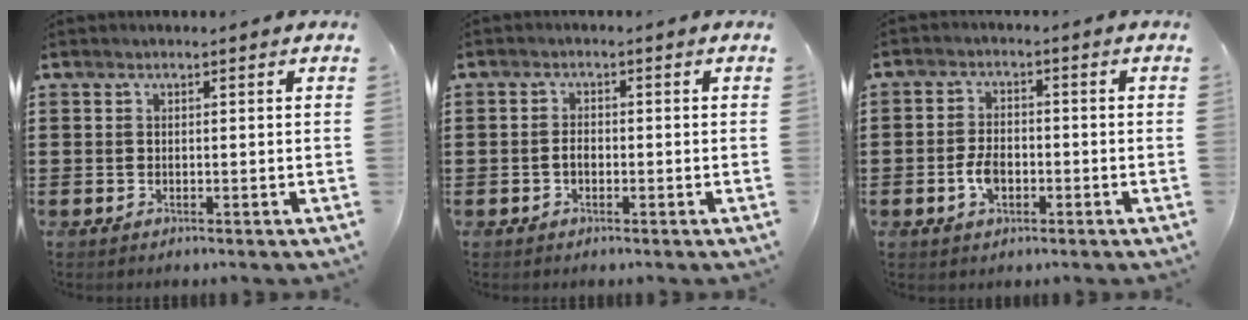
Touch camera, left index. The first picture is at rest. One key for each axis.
{"total": 1.7, "fx": -0.4, "fy": 0.9, "fz": 1.4, "tx": -0.028, "ty": 0.004, "tz": -0.009}
{"total": 4.2, "fx": -1.3, "fy": 2.5, "fz": 3.1, "tx": -0.070, "ty": -0.001, "tz": -0.027}